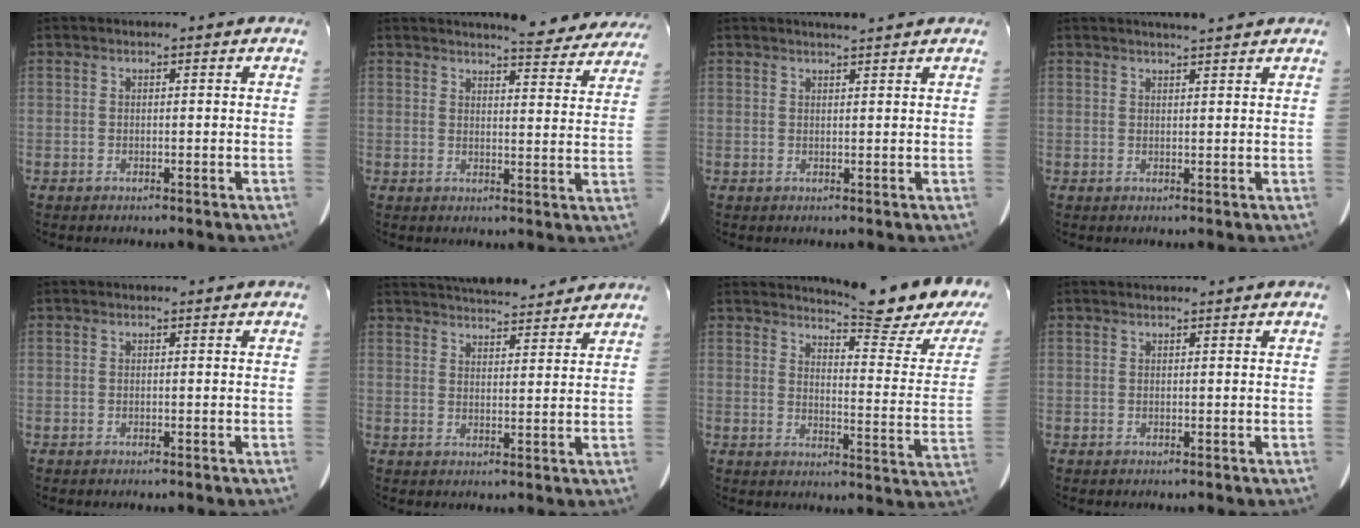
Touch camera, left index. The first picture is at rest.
{"total": 14.4, "force": [13.4, 3.2, 4.1], "torque": [-0.022, -0.021, 0.136]}
{"total": 2.9, "force": [2.7, -0.3, 1.1], "torque": [-0.016, 0.011, 0.041]}
{"total": 4.0, "force": [3.7, -0.2, 1.6], "torque": [-0.023, 0.015, 0.049]}
{"total": 0.0}
{"total": 17.8, "force": [16.2, 3.7, 6.2], "torque": [-0.112, 0.034, 0.232]}
{"total": 17.4, "force": [15.8, 0.1, 7.4], "torque": [-0.106, -0.096, 0.187]}
{"total": 2.0, "force": [1.9, 0.0, 0.7], "torque": [-0.010, 0.024, 0.028]}